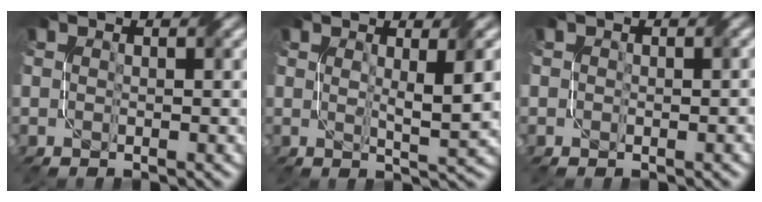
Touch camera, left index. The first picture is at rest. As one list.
[{"total": 3.8, "force": [0.9, 0.7, 3.6], "torque": [-0.055, -0.006, 0.018]}, {"total": 0.7, "force": [0.1, 0.7, 0.3], "torque": [-0.005, -0.002, 0.000]}]